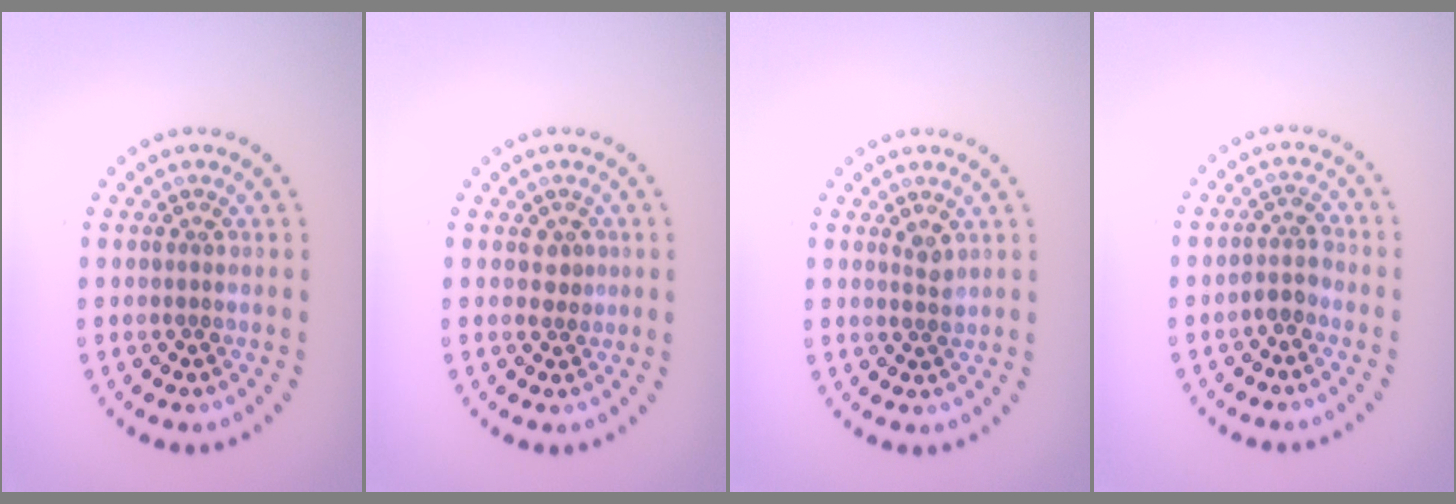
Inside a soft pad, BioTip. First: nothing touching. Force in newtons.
{"total": 1.2, "press": 1.1, "slide": 0.5}
{"total": 1.0, "press": 0.9, "slide": 0.6}
{"total": 1.6, "press": 1.4, "slide": 0.9}